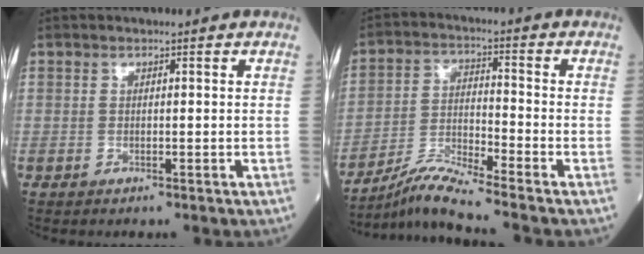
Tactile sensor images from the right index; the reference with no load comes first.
{"total": 7.4, "force": [-6.7, -2.0, 2.3], "torque": [-0.054, -0.017, -0.128]}